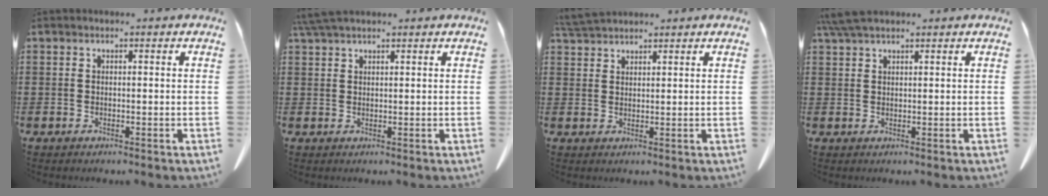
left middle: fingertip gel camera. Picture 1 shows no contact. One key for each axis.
{"total": 3.5, "fx": 2.9, "fy": 0.6, "fz": 1.9, "tx": -0.046, "ty": 0.002, "tz": 0.055}
{"total": 3.6, "fx": 3.4, "fy": 0.5, "fz": 1.0, "tx": -0.031, "ty": -0.004, "tz": 0.067}
{"total": 4.1, "fx": 3.2, "fy": 0.9, "fz": 2.4, "tx": -0.055, "ty": 0.001, "tz": 0.061}